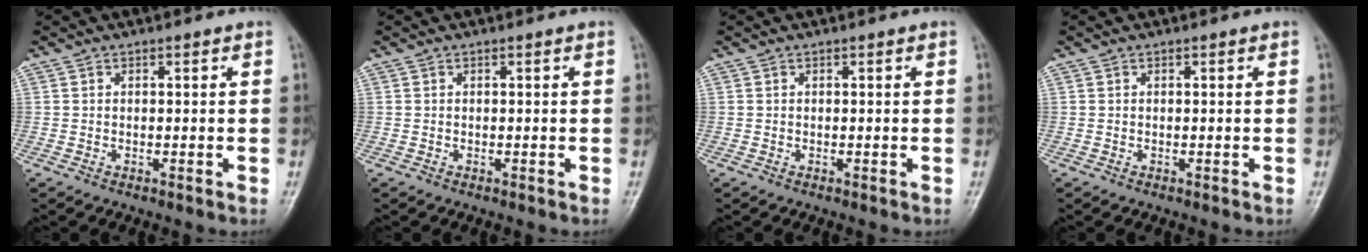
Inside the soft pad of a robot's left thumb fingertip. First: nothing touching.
{"total": 0.0}
{"total": 0.0}
{"total": 0.0}